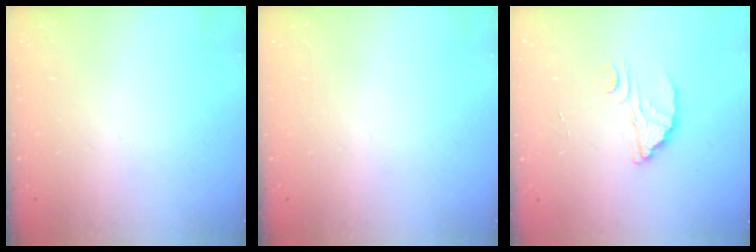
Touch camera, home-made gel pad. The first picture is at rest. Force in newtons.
{"total": 0.0}
{"total": 2.9, "press": 2.9, "slide": 0.1}